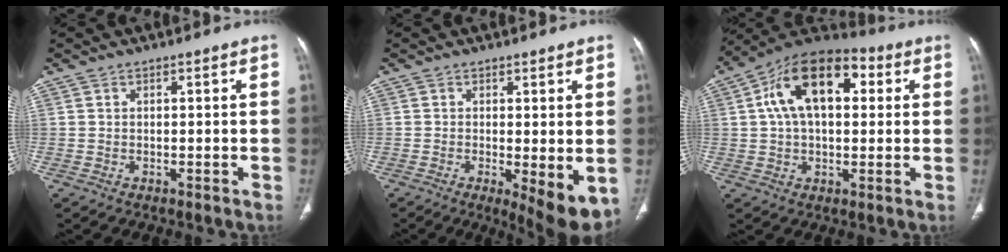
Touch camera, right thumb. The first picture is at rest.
{"total": 8.0, "force": [-1.7, 2.3, 7.5], "torque": [-0.104, -0.024, -0.022]}
{"total": 16.7, "force": [4.0, 9.8, 12.9], "torque": [-0.192, 0.027, 0.056]}